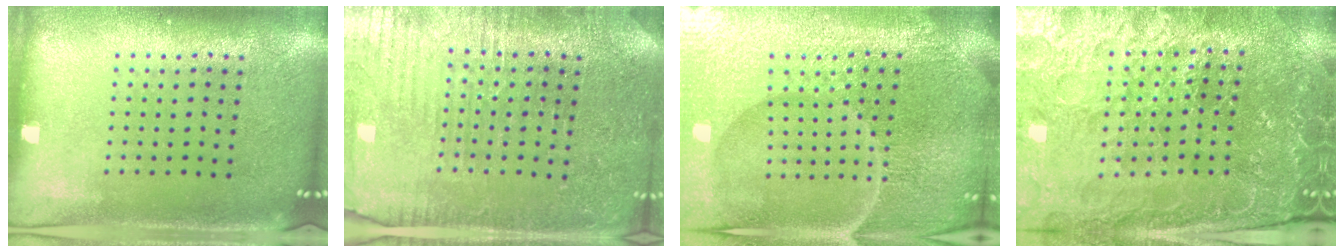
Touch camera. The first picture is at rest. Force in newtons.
{"total": 3.4, "press": 3.4, "slide": 0.7}
{"total": 6.5, "press": 5.8, "slide": 2.9}
{"total": 4.1, "press": 4.0, "slide": 0.8}